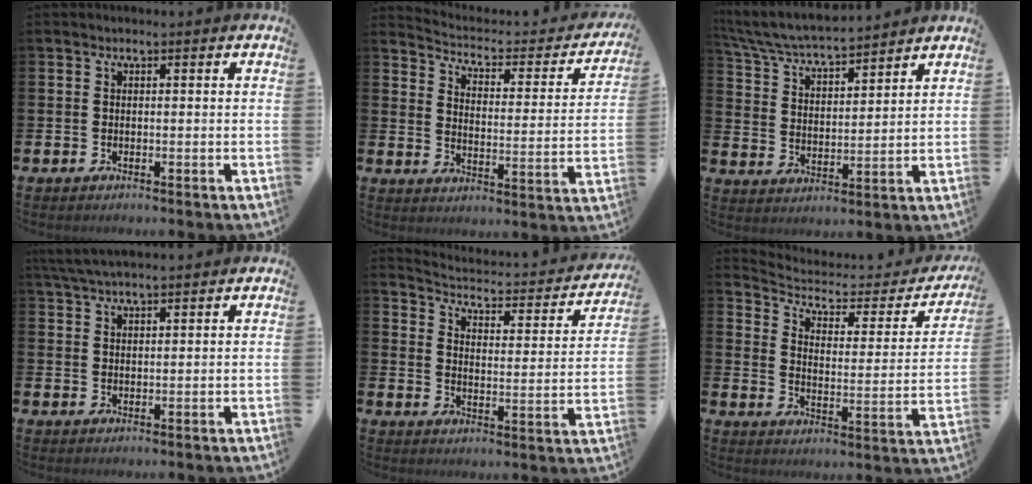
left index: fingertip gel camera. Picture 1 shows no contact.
{"total": 3.8, "force": [3.2, 1.6, 1.2], "torque": [-0.044, -0.035, 0.043]}
{"total": 6.1, "force": [5.9, 0.7, 1.6], "torque": [-0.062, -0.040, 0.099]}
{"total": 4.1, "force": [3.8, 0.5, 1.4], "torque": [-0.035, -0.008, 0.070]}
{"total": 3.4, "force": [3.0, 1.2, 1.0], "torque": [-0.046, -0.033, 0.042]}
{"total": 4.6, "force": [3.6, 2.2, 1.8], "torque": [-0.059, -0.033, 0.052]}